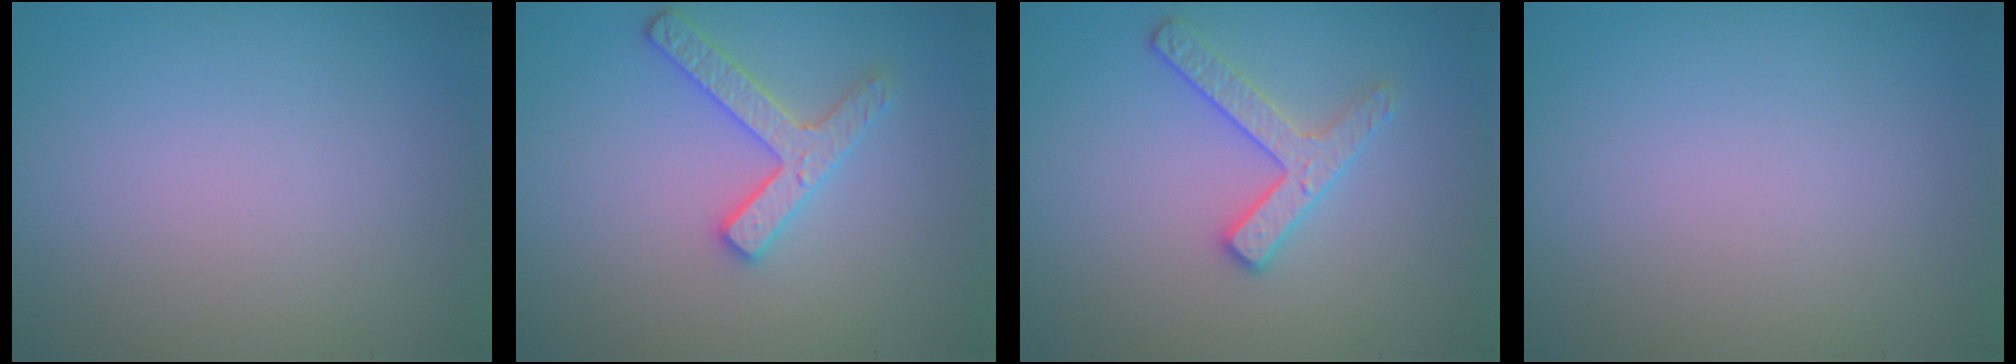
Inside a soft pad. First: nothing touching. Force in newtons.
{"total": 2.9, "press": 2.8, "slide": 0.6}
{"total": 2.6, "press": 2.5, "slide": 0.6}
{"total": 0.0}